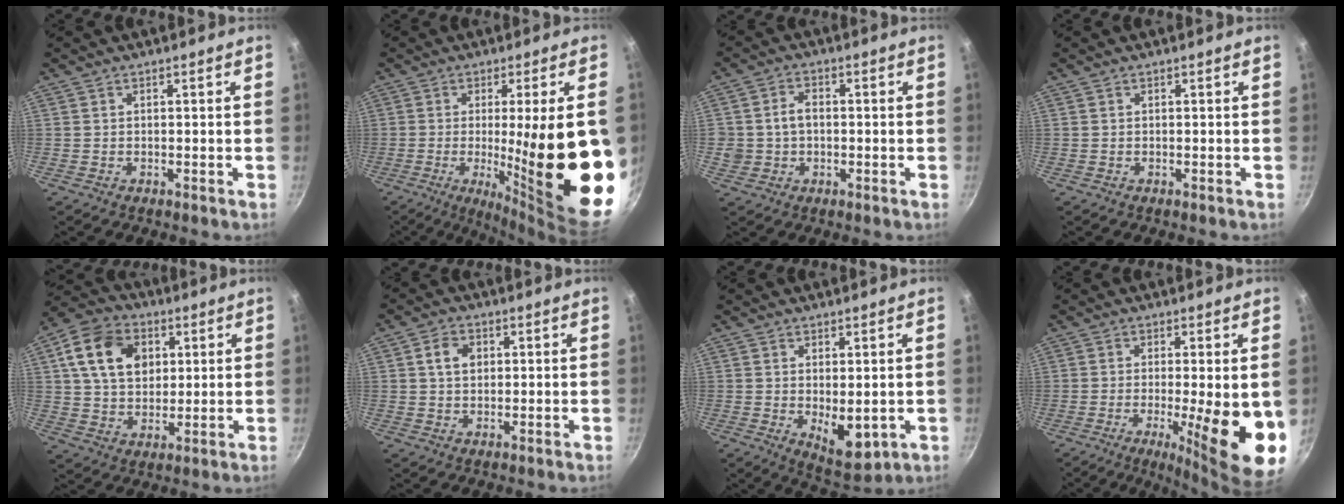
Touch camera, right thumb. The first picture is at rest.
{"total": 23.2, "force": [-3.1, 4.2, 22.6], "torque": [-0.290, -0.018, -0.023]}
{"total": 5.2, "force": [0.0, 4.3, 3.0], "torque": [-0.035, 0.013, 0.002]}
{"total": 0.0}
{"total": 14.6, "force": [4.4, 10.8, 8.8], "torque": [-0.134, 0.001, 0.068]}
{"total": 4.6, "force": [1.1, 3.4, 2.8], "torque": [-0.035, 0.005, 0.016]}
{"total": 7.8, "force": [-0.4, 3.7, 6.8], "torque": [-0.083, -0.020, 0.011]}
{"total": 15.8, "force": [-2.9, 3.4, 15.1], "torque": [-0.202, -0.014, -0.034]}